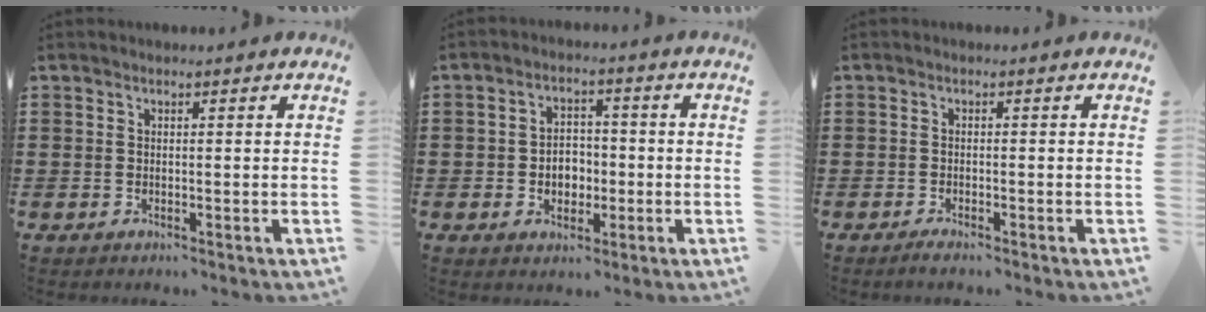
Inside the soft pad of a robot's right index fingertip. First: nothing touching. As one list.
[{"total": 4.1, "force": [-0.9, 3.3, 2.2], "torque": [-0.041, 0.004, -0.022]}, {"total": 1.0, "force": [-1.0, 0.0, 0.3], "torque": [-0.008, -0.004, -0.018]}]